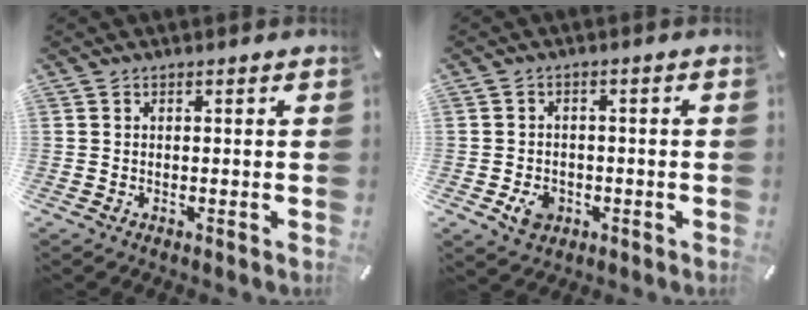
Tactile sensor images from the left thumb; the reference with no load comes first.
{"total": 5.0, "force": [-1.9, 3.9, 2.3], "torque": [-0.041, 0.004, -0.034]}